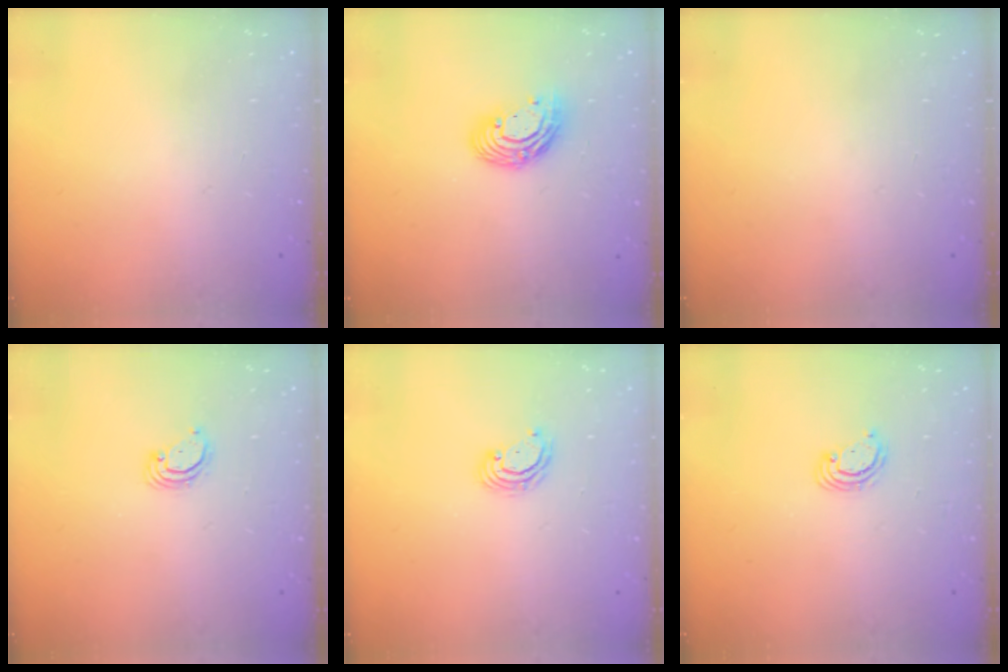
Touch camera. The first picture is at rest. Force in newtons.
{"total": 10.8, "press": 10.8, "slide": 0.9}
{"total": 0.0}
{"total": 2.9, "press": 2.9, "slide": 0.3}
{"total": 3.6, "press": 3.6, "slide": 0.3}
{"total": 2.5, "press": 2.5, "slide": 0.3}